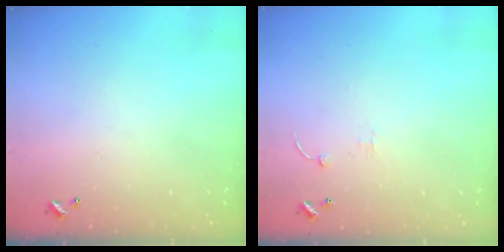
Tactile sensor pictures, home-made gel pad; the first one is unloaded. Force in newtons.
{"total": 0.8, "press": 0.7, "slide": 0.4}